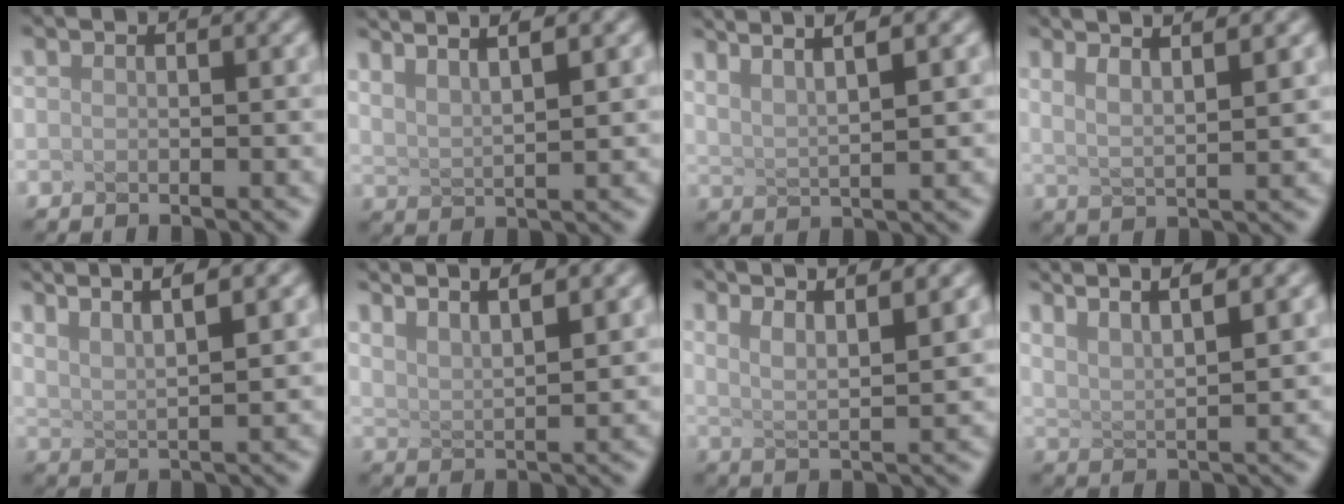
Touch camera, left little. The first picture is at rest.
{"total": 4.1, "force": [2.9, 0.1, 2.9], "torque": [-0.076, 0.019, 0.059]}
{"total": 4.1, "force": [2.5, 0.0, 3.2], "torque": [-0.085, 0.014, 0.058]}
{"total": 3.1, "force": [1.7, -0.2, 2.5], "torque": [-0.074, 0.012, 0.046]}
{"total": 4.6, "force": [3.2, 0.1, 3.3], "torque": [-0.087, 0.017, 0.068]}
{"total": 4.6, "force": [3.8, 0.3, 2.6], "torque": [-0.061, 0.021, 0.066]}
{"total": 4.6, "force": [3.1, 0.3, 3.4], "torque": [-0.078, 0.021, 0.060]}
{"total": 5.0, "force": [3.6, 0.3, 3.4], "torque": [-0.083, 0.020, 0.069]}